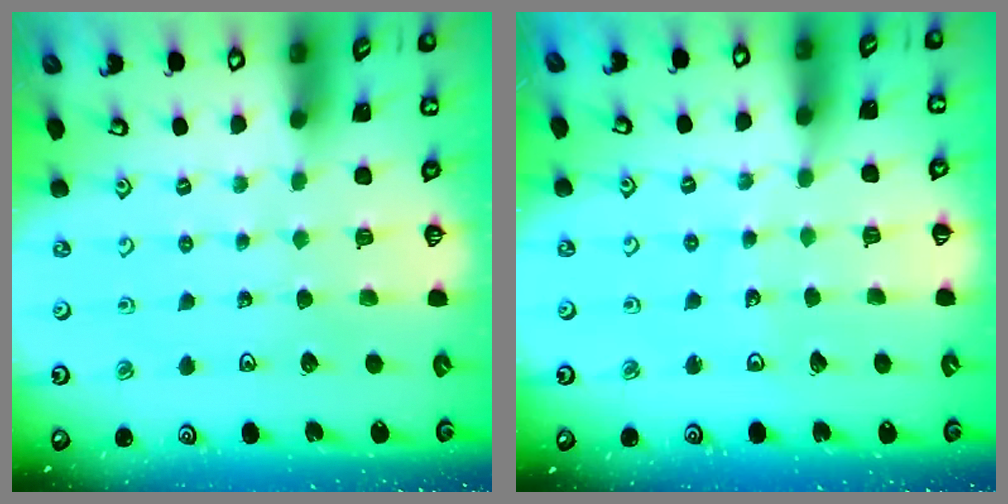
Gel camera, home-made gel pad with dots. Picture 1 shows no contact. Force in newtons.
{"total": 2.9, "press": 2.9, "slide": 0.3}